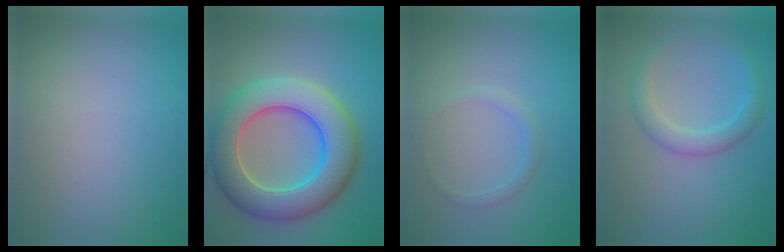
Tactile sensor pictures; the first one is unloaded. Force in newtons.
{"total": 10.0, "press": 9.9, "slide": 0.7}
{"total": 1.1, "press": 1.1, "slide": 0.1}
{"total": 2.7, "press": 2.7, "slide": 0.1}